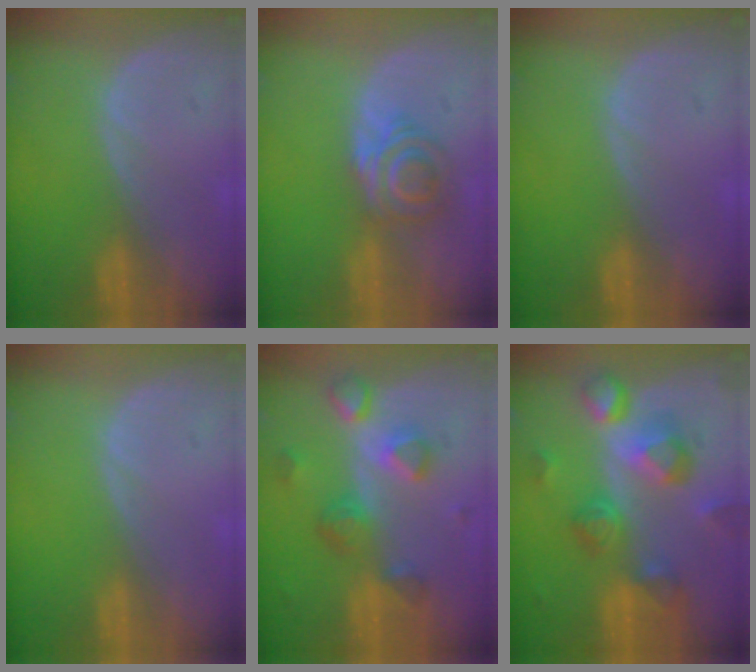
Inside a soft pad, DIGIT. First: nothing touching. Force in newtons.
{"total": 6.2, "press": 5.2, "slide": 3.3}
{"total": 0.0}
{"total": 0.0}
{"total": 7.7, "press": 6.9, "slide": 3.5}
{"total": 10.5, "press": 9.4, "slide": 4.7}